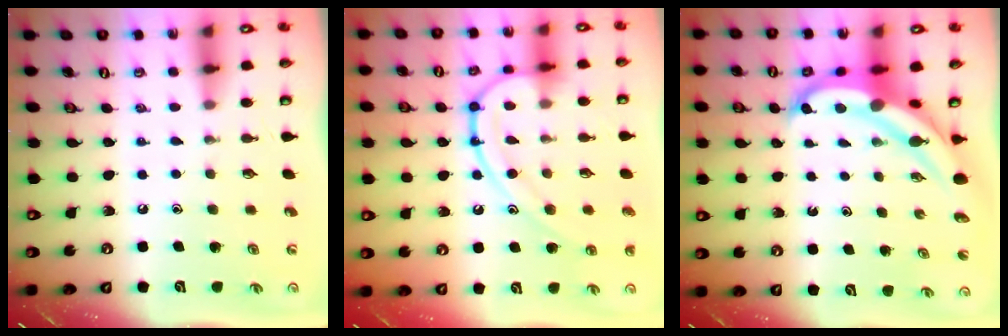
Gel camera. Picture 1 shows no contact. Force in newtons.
{"total": 13.6, "press": 13.5, "slide": 1.2}
{"total": 7.0, "press": 7.0, "slide": 0.9}